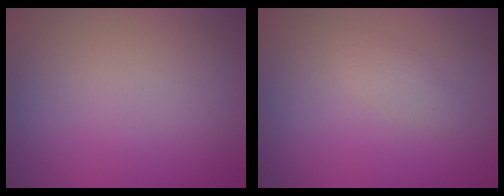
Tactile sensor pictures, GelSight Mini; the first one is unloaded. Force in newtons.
{"total": 1.1, "press": 1.1, "slide": 0.1}